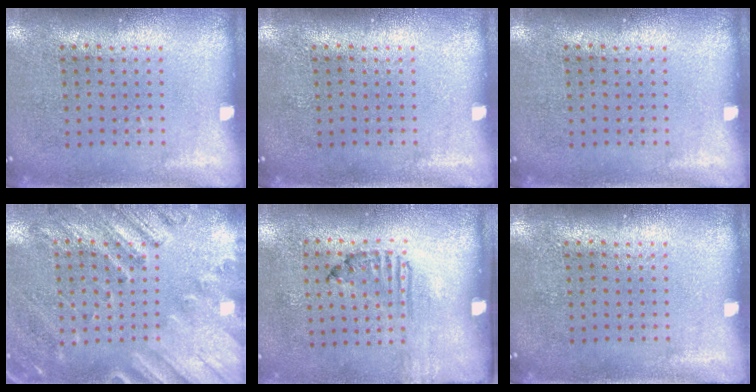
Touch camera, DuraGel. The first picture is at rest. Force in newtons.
{"total": 0.0}
{"total": 0.0}
{"total": 2.4, "press": 1.9, "slide": 1.5}
{"total": 1.7, "press": 1.1, "slide": 1.3}
{"total": 0.0}